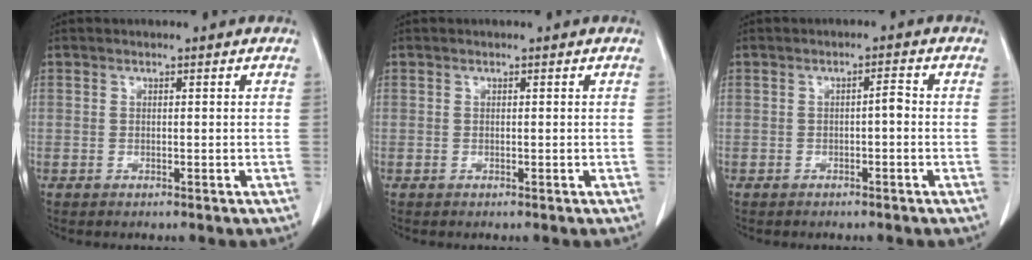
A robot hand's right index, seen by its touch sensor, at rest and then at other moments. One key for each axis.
{"total": 0.0}
{"total": 1.6, "fx": -0.3, "fy": 0.3, "fz": 1.5, "tx": -0.021, "ty": 0.004, "tz": -0.006}